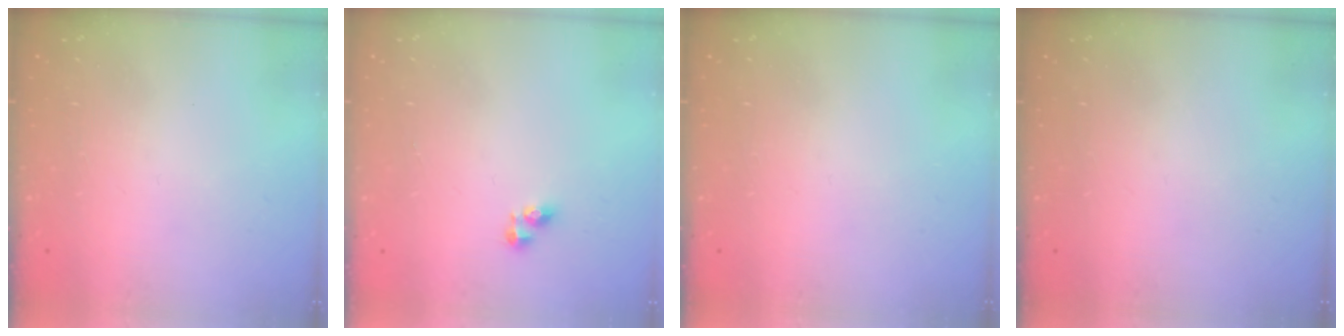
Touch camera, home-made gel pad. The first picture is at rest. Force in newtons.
{"total": 3.3, "press": 3.3, "slide": 0.4}
{"total": 0.0}
{"total": 0.0}